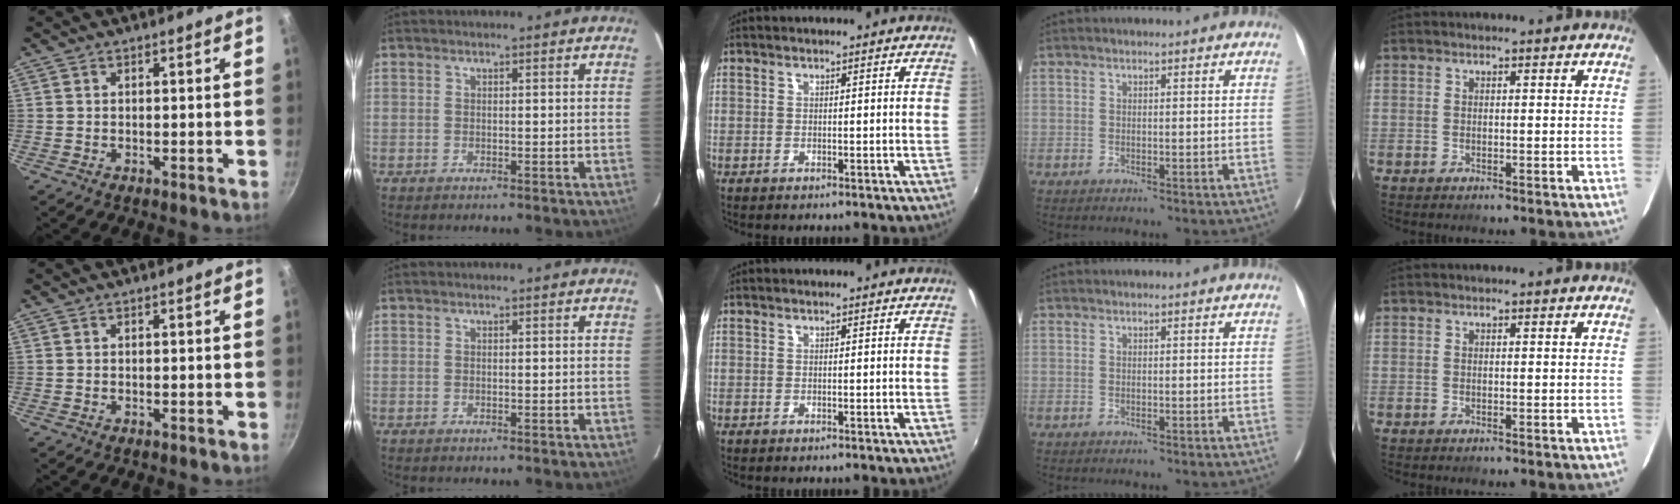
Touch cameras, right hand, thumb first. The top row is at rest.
{}